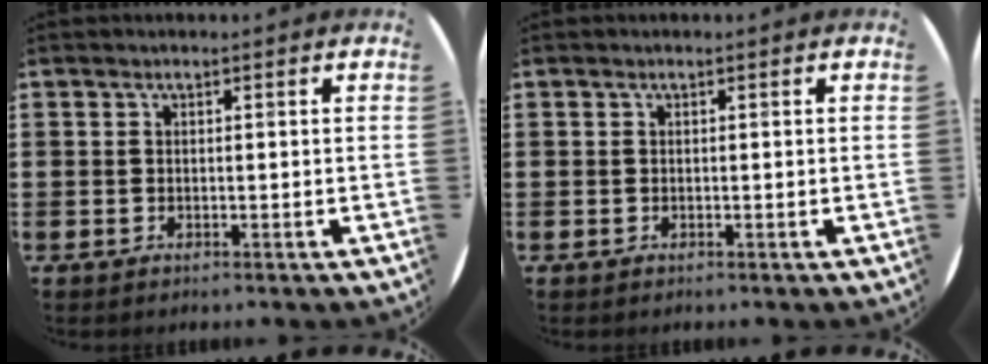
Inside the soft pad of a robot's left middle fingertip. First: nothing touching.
{"total": 0.0}